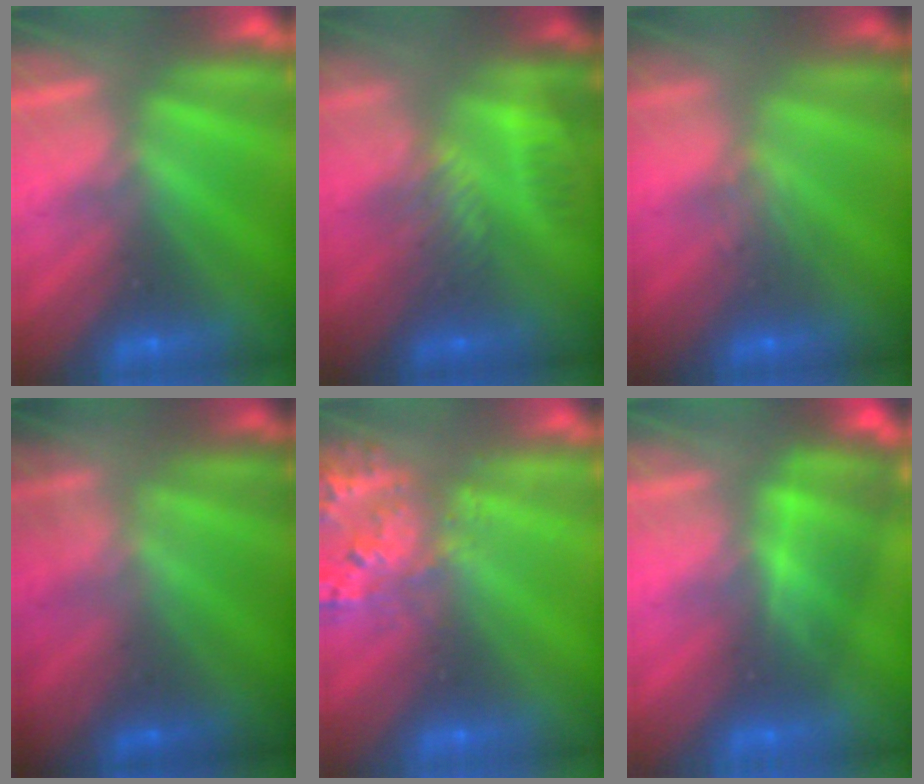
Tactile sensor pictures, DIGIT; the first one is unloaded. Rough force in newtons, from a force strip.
{"total": 8.3}
{"total": 2.9}
{"total": 1.8}
{"total": 2.9}
{"total": 4.6}